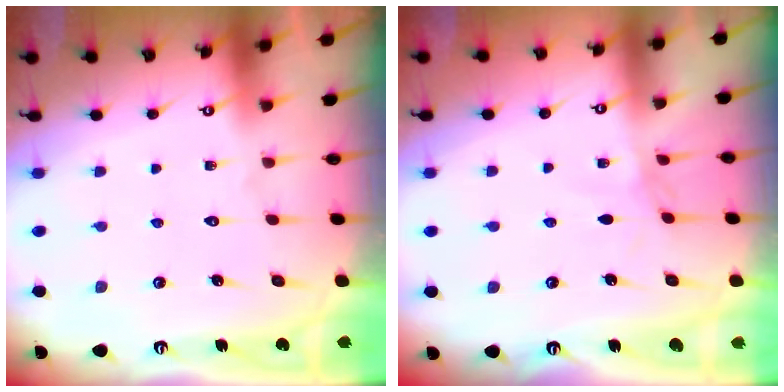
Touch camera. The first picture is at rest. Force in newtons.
{"total": 1.8, "press": 1.8, "slide": 0.3}